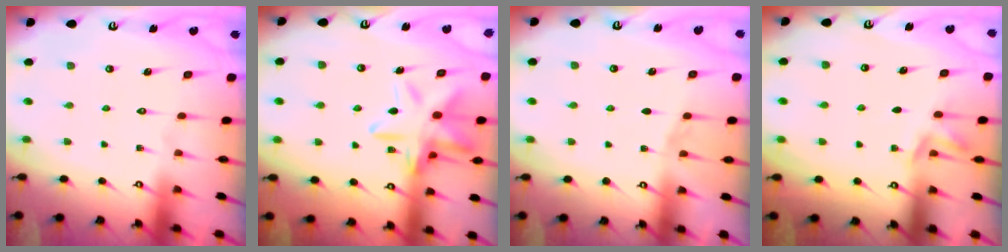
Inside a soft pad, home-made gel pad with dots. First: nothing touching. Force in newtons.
{"total": 16.0, "press": 15.9, "slide": 1.2}
{"total": 2.8, "press": 2.7, "slide": 0.3}
{"total": 2.9, "press": 2.3, "slide": 1.7}